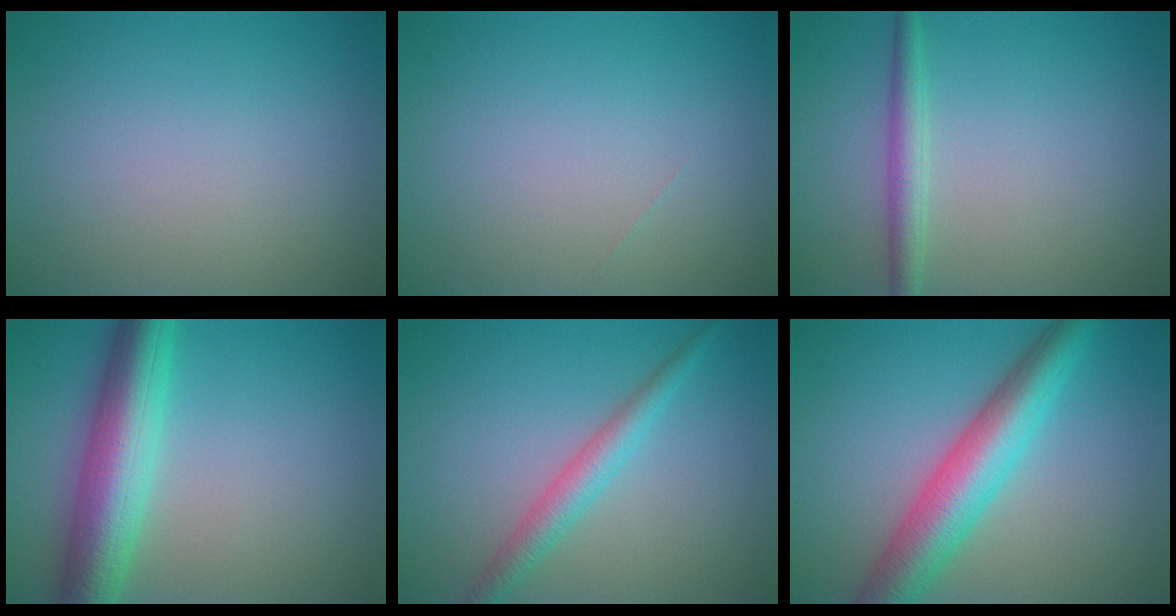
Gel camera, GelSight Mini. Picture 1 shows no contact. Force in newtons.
{"total": 0.0}
{"total": 2.1, "press": 2.1, "slide": 0.0}
{"total": 7.6, "press": 7.6, "slide": 0.1}
{"total": 2.8, "press": 2.8, "slide": 0.1}
{"total": 6.9, "press": 6.9, "slide": 0.1}